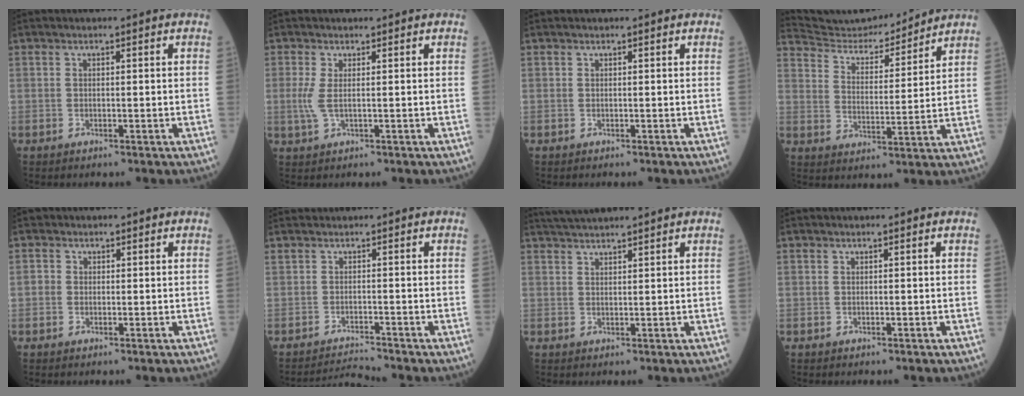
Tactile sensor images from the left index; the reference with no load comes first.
{"total": 2.4, "force": [0.1, 0.5, 2.3], "torque": [-0.063, -0.005, 0.010]}
{"total": 0.0}
{"total": 13.0, "force": [12.7, 0.8, 2.3], "torque": [-0.050, 0.003, 0.209]}
{"total": 1.2, "force": [-0.1, 1.1, 0.0], "torque": [0.007, 0.002, -0.004]}
{"total": 1.9, "force": [-1.5, -0.7, -0.9], "torque": [0.012, -0.013, -0.020]}
{"total": 5.4, "force": [5.0, -0.8, 1.9], "torque": [-0.032, 0.030, 0.086]}
{"total": 0.0}